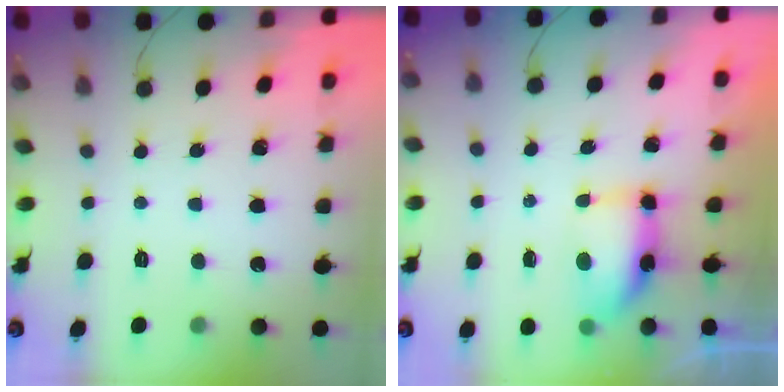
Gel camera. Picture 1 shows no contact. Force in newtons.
{"total": 10.4, "press": 8.1, "slide": 6.5}